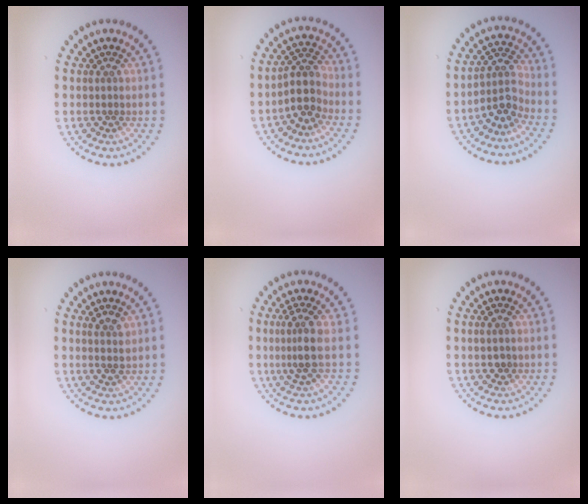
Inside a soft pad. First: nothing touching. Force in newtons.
{"total": 2.9, "press": 2.3, "slide": 1.6}
{"total": 2.9, "press": 2.2, "slide": 1.8}
{"total": 1.4, "press": 1.3, "slide": 0.4}
{"total": 2.6, "press": 2.0, "slide": 1.7}
{"total": 1.2, "press": 1.2, "slide": 0.0}